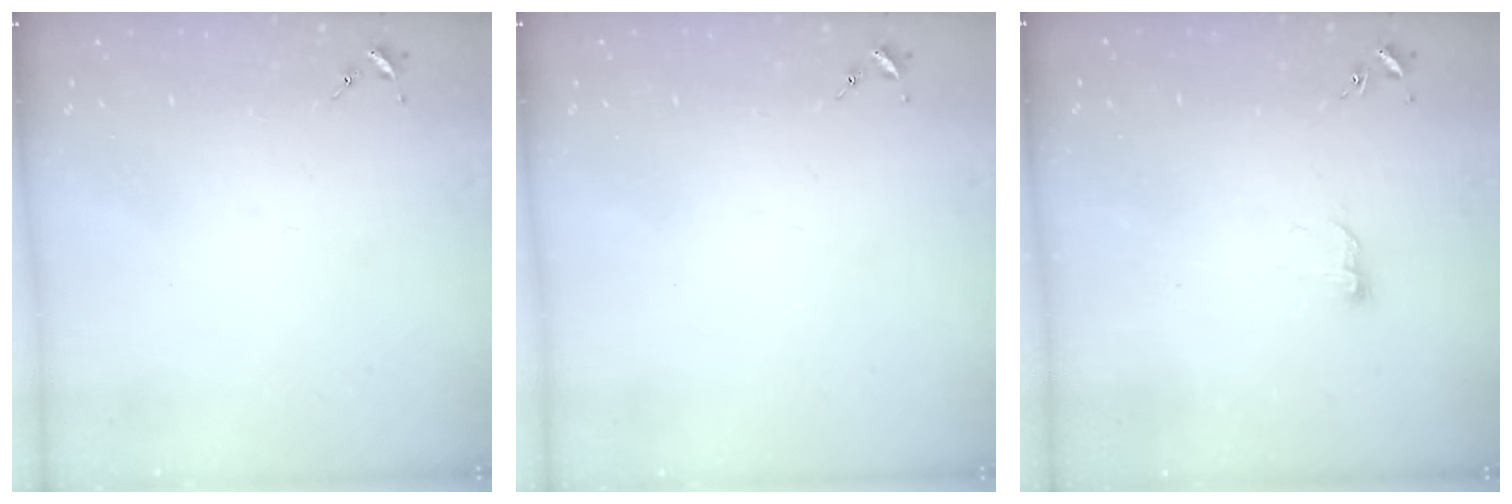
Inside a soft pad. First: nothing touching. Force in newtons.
{"total": 0.0}
{"total": 5.5, "press": 5.5, "slide": 0.6}